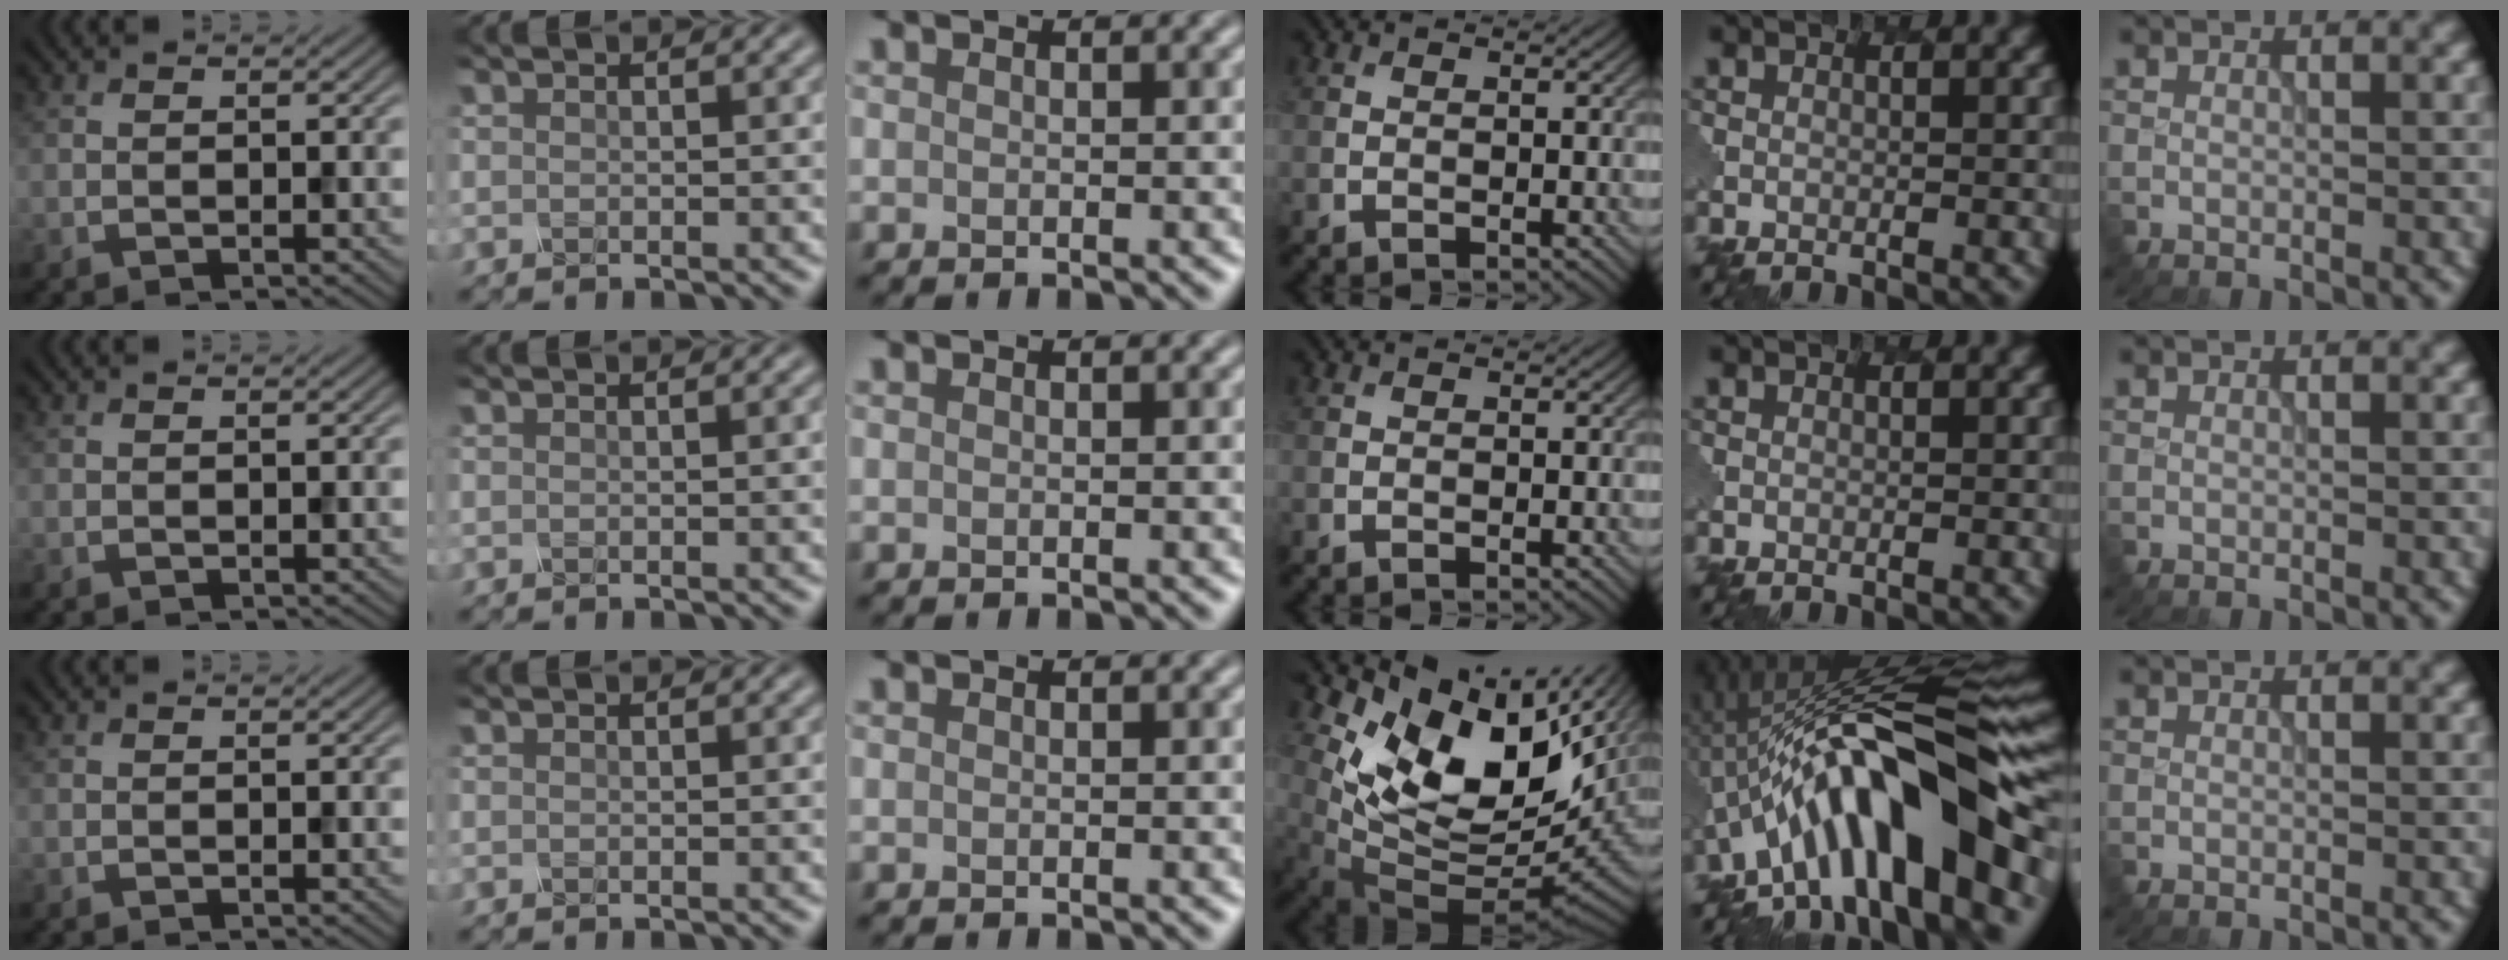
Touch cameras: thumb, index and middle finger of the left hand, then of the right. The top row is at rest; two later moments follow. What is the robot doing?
{"motion": "unscrew", "object": "spray bottle"}